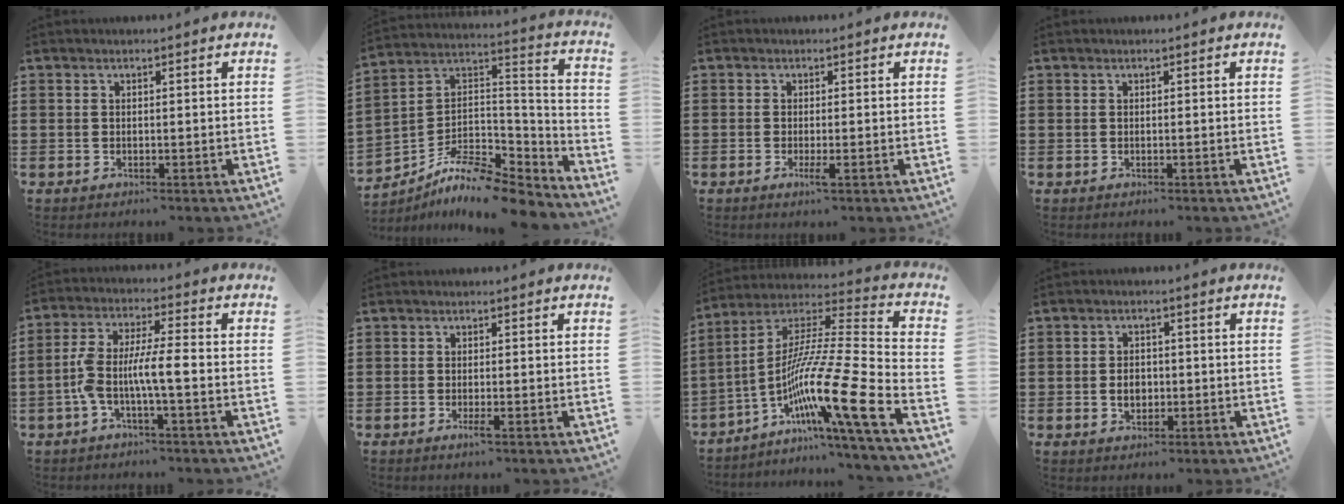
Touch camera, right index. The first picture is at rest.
{"total": 9.1, "force": [-7.7, 2.5, 4.2], "torque": [-0.084, 0.007, -0.154]}
{"total": 2.1, "force": [-0.8, 0.2, 1.9], "torque": [-0.040, -0.007, -0.016]}
{"total": 0.0}
{"total": 6.8, "force": [-2.1, 1.4, 6.4], "torque": [-0.147, -0.008, -0.051]}
{"total": 1.6, "force": [-0.8, 0.1, 1.4], "torque": [-0.030, -0.006, -0.016]}
{"total": 17.0, "force": [-7.6, 0.7, 15.2], "torque": [-0.282, -0.020, -0.141]}
{"total": 2.8, "force": [-0.3, 2.0, 2.0], "torque": [-0.040, 0.005, -0.008]}